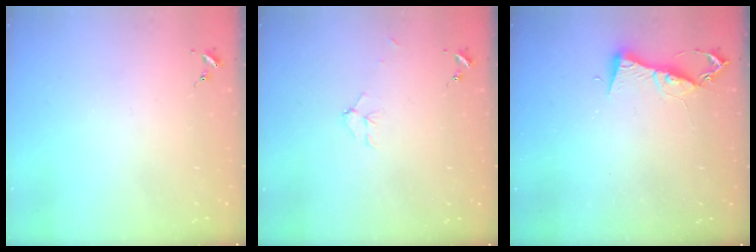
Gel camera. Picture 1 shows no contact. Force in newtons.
{"total": 5.5, "press": 5.5, "slide": 0.6}
{"total": 7.2, "press": 7.1, "slide": 0.7}